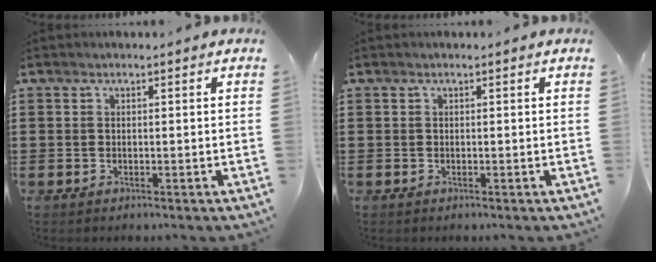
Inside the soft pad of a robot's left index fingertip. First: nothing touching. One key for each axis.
{"total": 0.0}